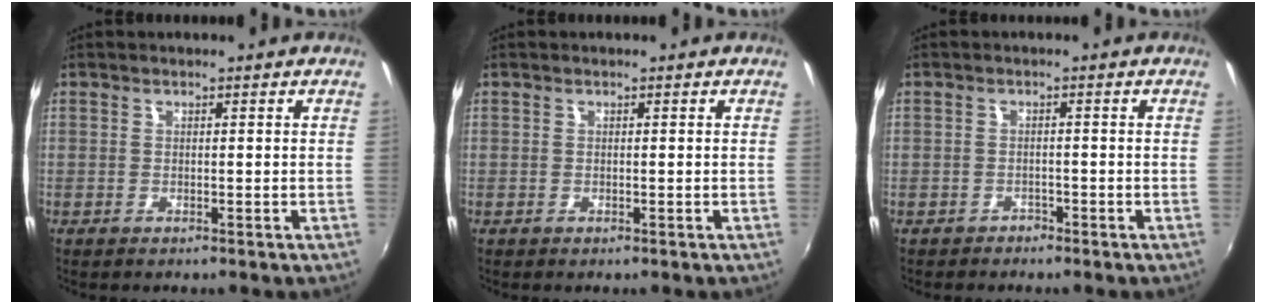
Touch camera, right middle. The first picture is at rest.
{"total": 0.0}
{"total": 1.8, "force": [-1.3, 1.2, -0.2], "torque": [-0.001, 0.007, -0.020]}